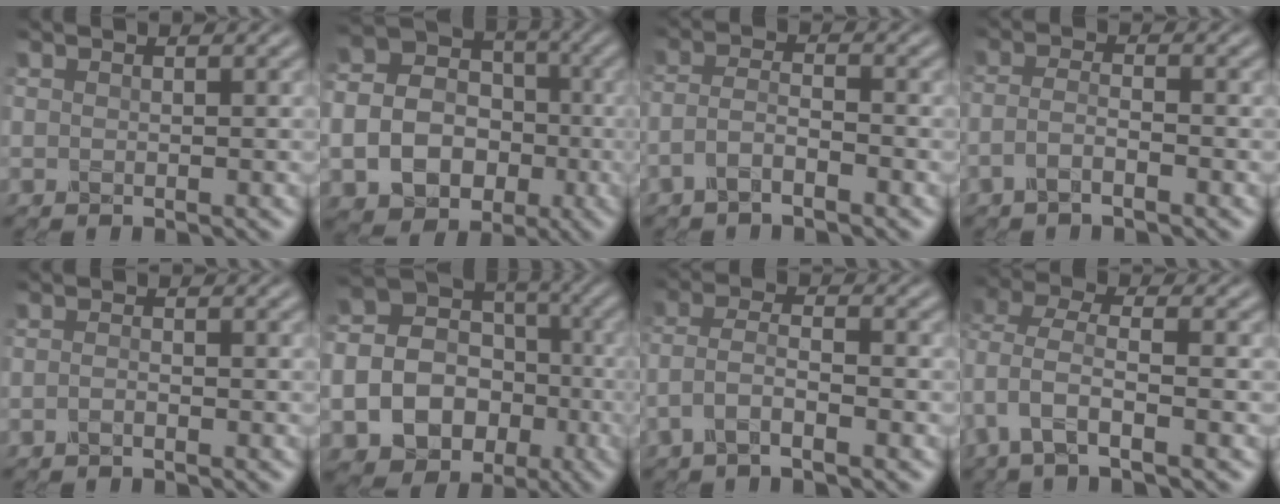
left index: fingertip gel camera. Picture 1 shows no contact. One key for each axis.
{"total": 10.6, "fx": -2.6, "fy": 8.8, "fz": 5.3, "tx": -0.092, "ty": -0.029, "tz": -0.052}
{"total": 2.5, "fx": -1.5, "fy": 0.8, "fz": 1.8, "tx": -0.042, "ty": 0.006, "tz": -0.038}
{"total": 2.0, "fx": -1.1, "fy": 0.6, "fz": 1.6, "tx": -0.033, "ty": 0.004, "tz": -0.029}
{"total": 0.8, "fx": -0.5, "fy": 0.2, "fz": 0.6, "tx": -0.013, "ty": -0.001, "tz": -0.011}
{"total": 16.8, "fx": -5.3, "fy": 14.6, "fz": 6.2, "tx": -0.150, "ty": -0.033, "tz": -0.093}
{"total": 3.5, "fx": -1.7, "fy": 1.0, "fz": 2.9, "tx": -0.062, "ty": 0.006, "tz": -0.040}
{"total": 4.8, "fx": -1.6, "fy": 2.1, "fz": 3.9, "tx": -0.089, "ty": 0.000, "tz": -0.041}